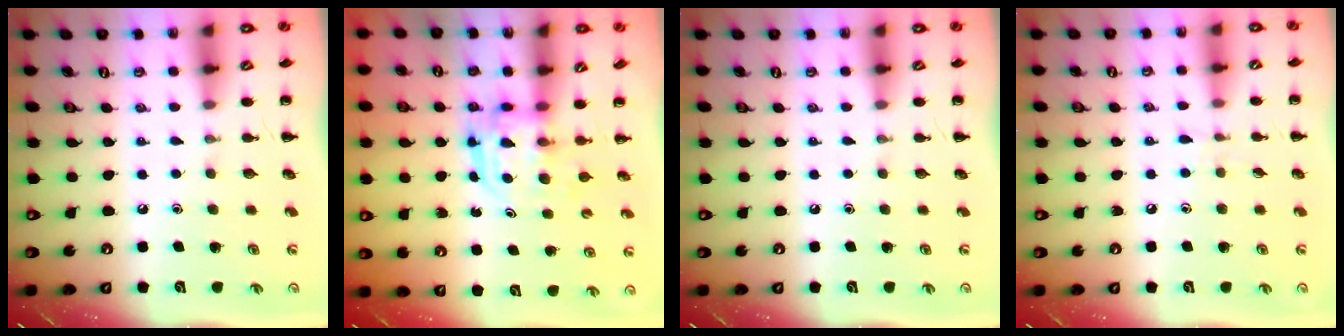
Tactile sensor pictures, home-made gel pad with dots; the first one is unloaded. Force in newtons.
{"total": 3.0, "press": 3.0, "slide": 0.2}
{"total": 0.0}
{"total": 3.6, "press": 3.2, "slide": 1.5}